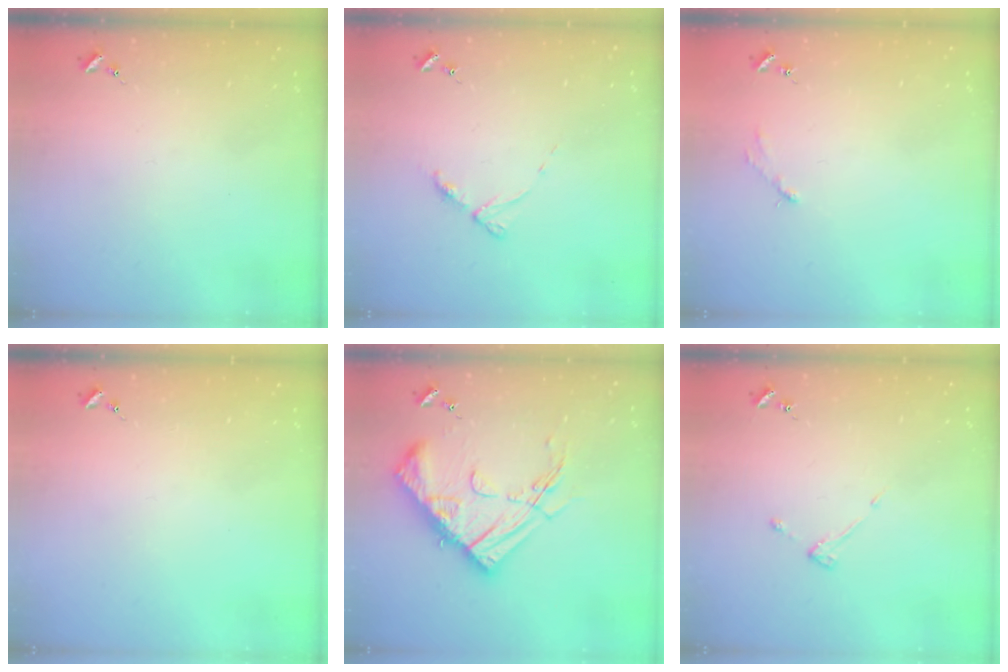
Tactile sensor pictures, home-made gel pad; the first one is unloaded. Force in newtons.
{"total": 5.2, "press": 5.1, "slide": 0.6}
{"total": 2.9, "press": 2.9, "slide": 0.4}
{"total": 0.0}
{"total": 19.9, "press": 19.8, "slide": 2.0}
{"total": 2.9, "press": 2.9, "slide": 0.5}